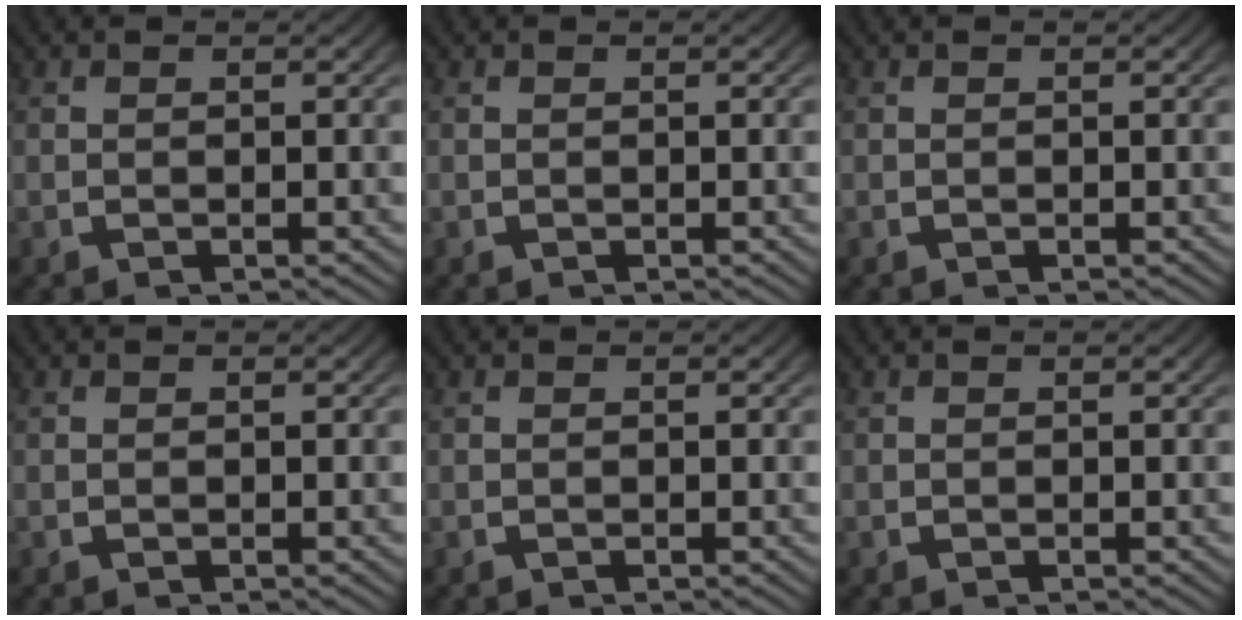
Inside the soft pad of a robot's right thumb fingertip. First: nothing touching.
{"total": 0.0}
{"total": 0.0}
{"total": 0.0}
{"total": 0.0}
{"total": 0.0}